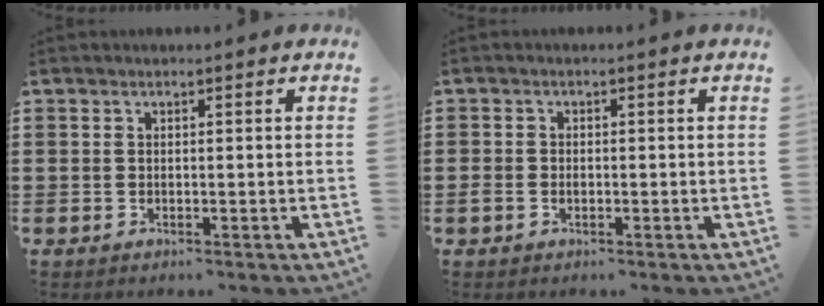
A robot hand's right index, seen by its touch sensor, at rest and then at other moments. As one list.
[{"total": 1.1, "force": [-0.3, 0.8, 0.7], "torque": [-0.015, 0.002, -0.007]}]